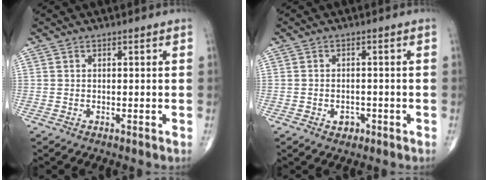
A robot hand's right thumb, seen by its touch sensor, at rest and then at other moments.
{"total": 2.3, "force": [-1.0, 1.7, 1.1], "torque": [-0.005, 0.005, -0.010]}